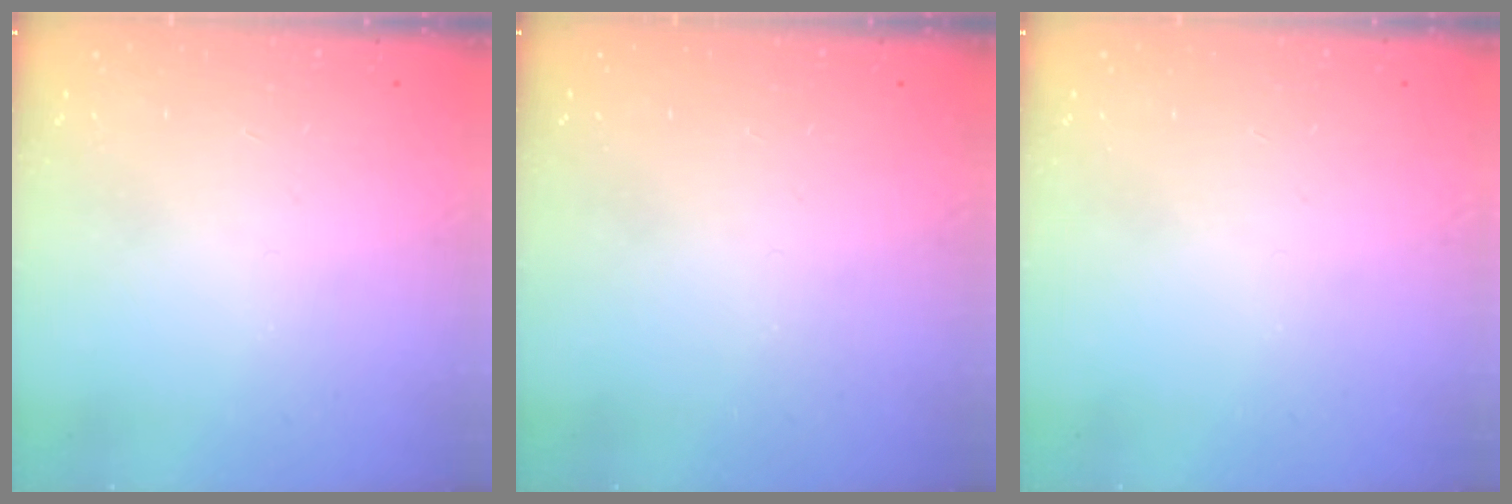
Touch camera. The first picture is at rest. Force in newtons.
{"total": 0.0}
{"total": 0.0}